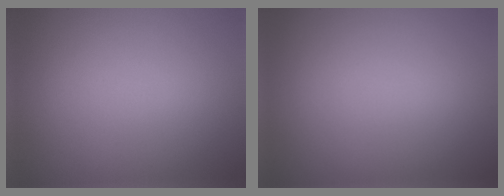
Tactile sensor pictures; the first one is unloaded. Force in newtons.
{"total": 0.0}